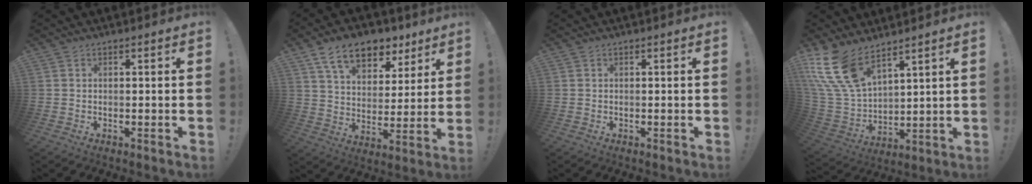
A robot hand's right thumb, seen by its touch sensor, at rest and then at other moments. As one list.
[{"total": 14.6, "force": [9.4, 8.4, 7.4], "torque": [-0.129, -0.048, 0.172]}, {"total": 0.0}, {"total": 16.5, "force": [11.4, 7.8, 9.0], "torque": [-0.204, -0.071, 0.217]}]